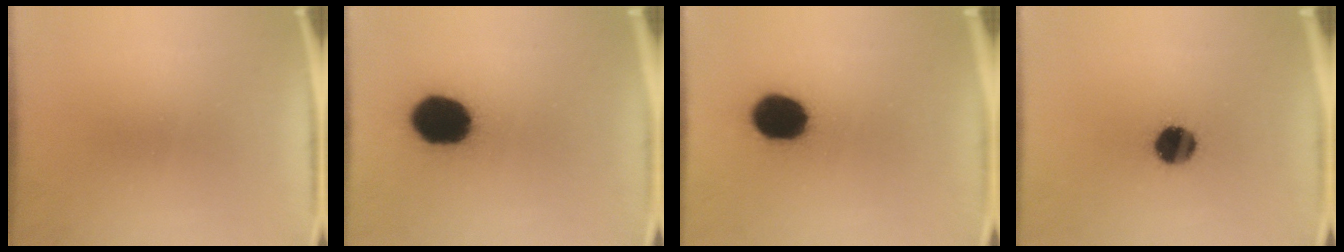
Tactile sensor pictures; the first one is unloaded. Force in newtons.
{"total": 17.3}
{"total": 13.2}
{"total": 9.7}